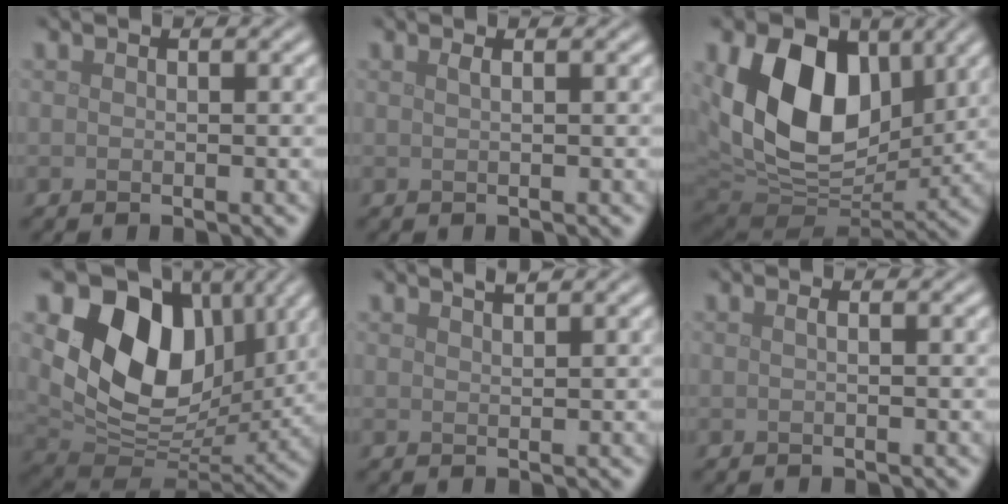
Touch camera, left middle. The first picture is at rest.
{"total": 0.9, "force": [0.4, 0.4, 0.7], "torque": [-0.007, 0.003, 0.005]}
{"total": 13.7, "force": [3.3, 9.1, 9.7], "torque": [-0.184, -0.005, 0.057]}
{"total": 12.7, "force": [4.5, 8.9, 7.9], "torque": [-0.144, -0.006, 0.083]}
{"total": 1.5, "force": [1.3, 0.4, 0.8], "torque": [-0.001, 0.002, 0.010]}
{"total": 0.7, "force": [0.2, 0.2, 0.6], "torque": [-0.011, 0.004, -0.001]}